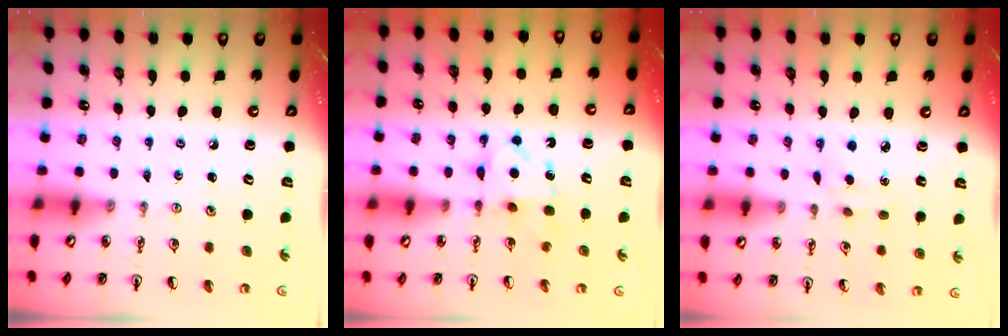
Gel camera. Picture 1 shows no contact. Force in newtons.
{"total": 6.5, "press": 6.5, "slide": 0.3}
{"total": 3.4, "press": 3.3, "slide": 0.5}